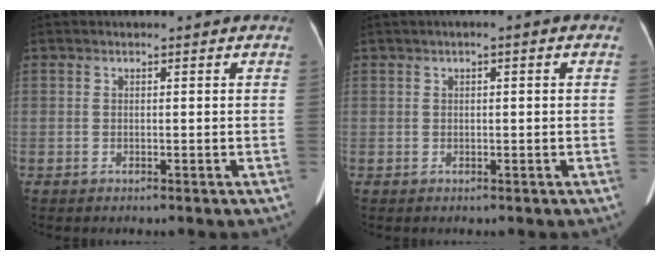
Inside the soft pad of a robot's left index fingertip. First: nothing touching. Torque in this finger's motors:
{"motor_torque": [0.08, 0.00, 0.07, 0.01]}